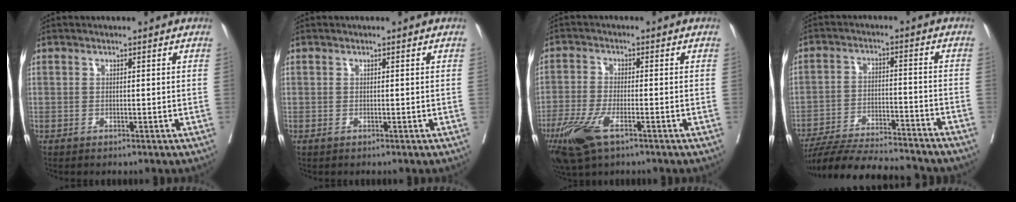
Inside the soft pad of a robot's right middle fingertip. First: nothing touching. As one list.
[{"total": 0.0}, {"total": 8.0, "force": [-4.5, 2.3, 6.3], "torque": [-0.130, -0.018, -0.081]}, {"total": 18.4, "force": [-16.8, 1.6, 7.3], "torque": [-0.129, -0.024, -0.254]}]